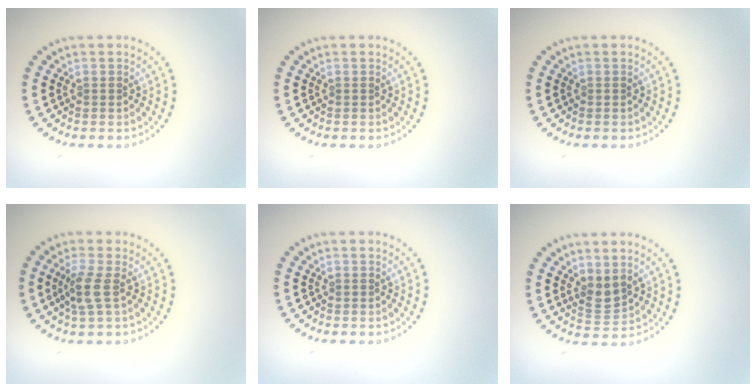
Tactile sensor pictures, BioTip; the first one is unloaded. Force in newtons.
{"total": 0.0}
{"total": 0.0}
{"total": 2.3, "press": 2.0, "slide": 1.1}
{"total": 0.0}
{"total": 2.0, "press": 1.6, "slide": 1.2}